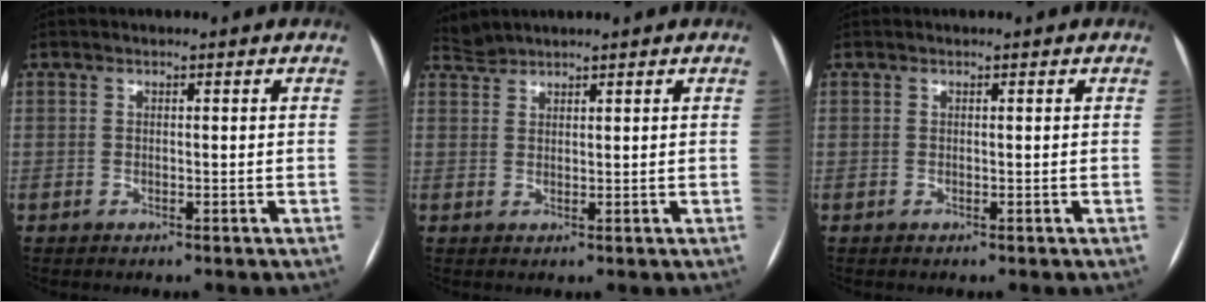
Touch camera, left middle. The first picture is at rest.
{"total": 1.9, "force": [1.8, -0.1, -0.5], "torque": [0.000, 0.009, 0.044]}
{"total": 0.0}